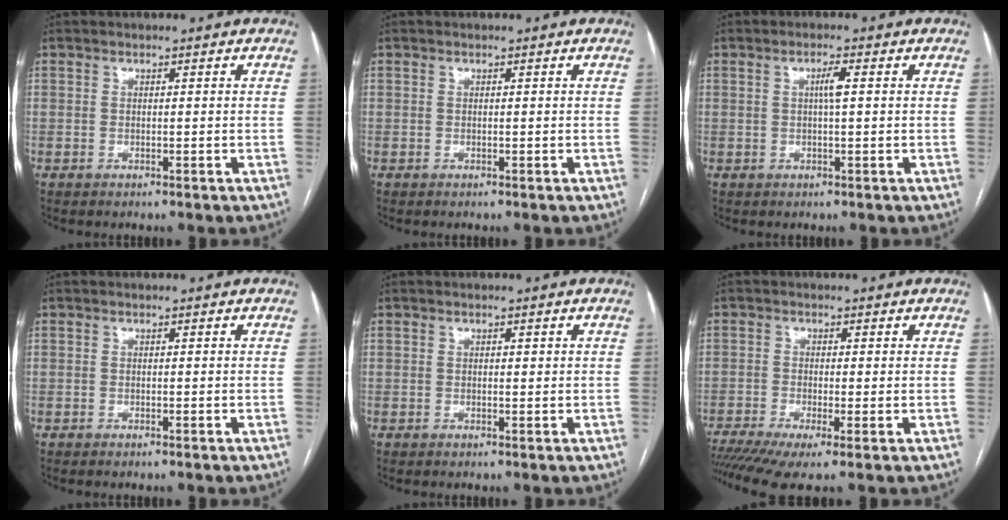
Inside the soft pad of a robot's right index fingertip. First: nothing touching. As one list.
[{"total": 0.0}, {"total": 2.4, "force": [0.5, 0.0, 2.3], "torque": [-0.042, 0.001, 0.007]}, {"total": 0.5, "force": [-0.5, 0.0, 0.2], "torque": [-0.002, -0.001, -0.008]}, {"total": 0.5, "force": [0.2, 0.3, 0.4], "torque": [-0.003, 0.001, 0.002]}, {"total": 8.0, "force": [-5.0, 1.4, 6.1], "torque": [-0.115, -0.010, -0.089]}]